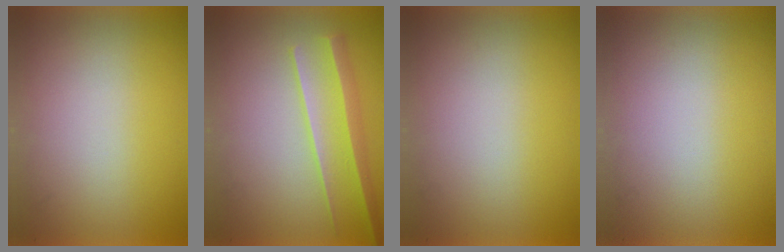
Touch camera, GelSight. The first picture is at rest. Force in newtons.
{"total": 2.2}
{"total": 0.0}
{"total": 0.0}